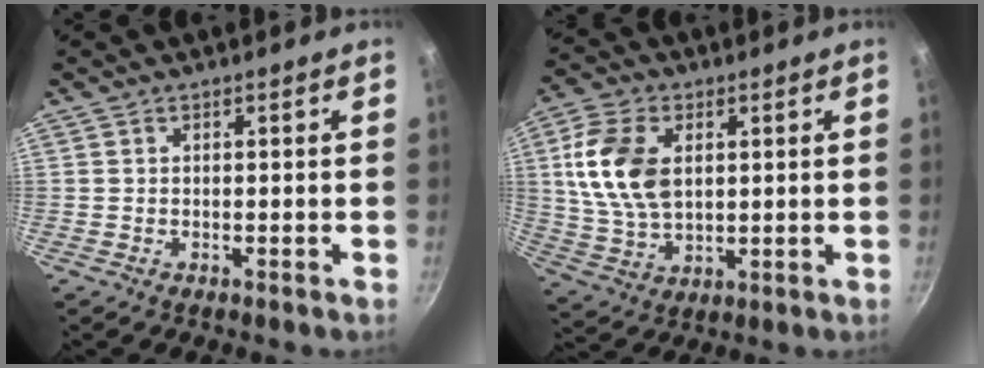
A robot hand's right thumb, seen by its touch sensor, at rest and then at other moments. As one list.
[{"total": 13.6, "force": [2.8, 8.7, 10.0], "torque": [-0.180, -0.007, 0.058]}]